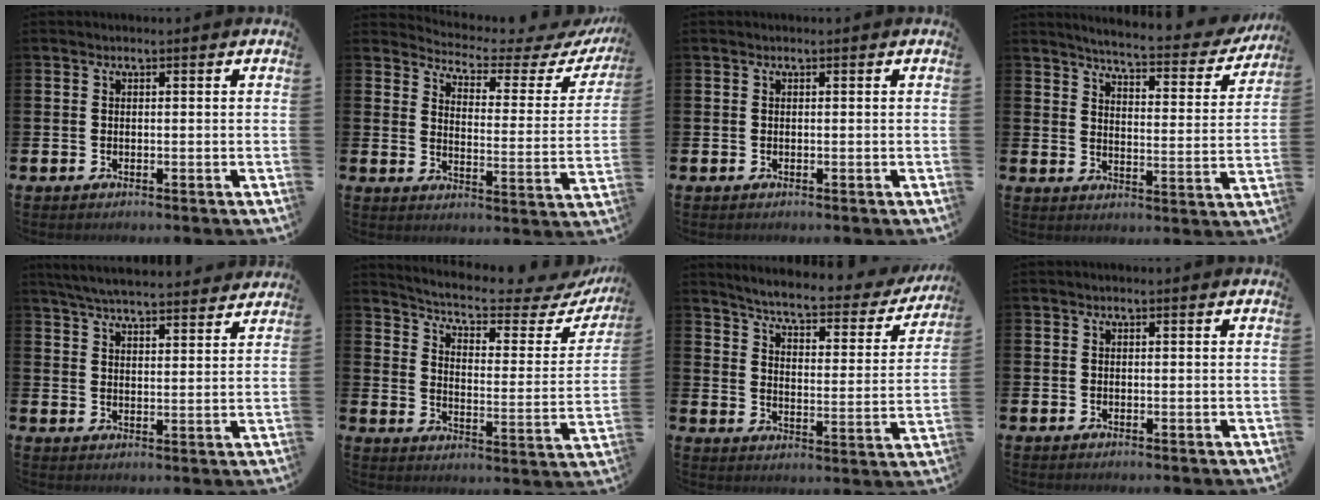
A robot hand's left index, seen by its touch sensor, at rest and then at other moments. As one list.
[{"total": 3.4, "force": [3.1, 0.8, 1.1], "torque": [-0.048, -0.028, 0.042]}, {"total": 0.0}, {"total": 4.9, "force": [4.6, 0.4, 1.7], "torque": [-0.050, -0.037, 0.071]}, {"total": 6.0, "force": [5.9, 0.5, 1.3], "torque": [-0.043, -0.032, 0.105]}, {"total": 5.5, "force": [4.8, 1.0, 2.5], "torque": [-0.071, -0.039, 0.072]}, {"total": 5.1, "force": [4.6, 0.7, 2.1], "torque": [-0.060, -0.041, 0.067]}, {"total": 0.0}]